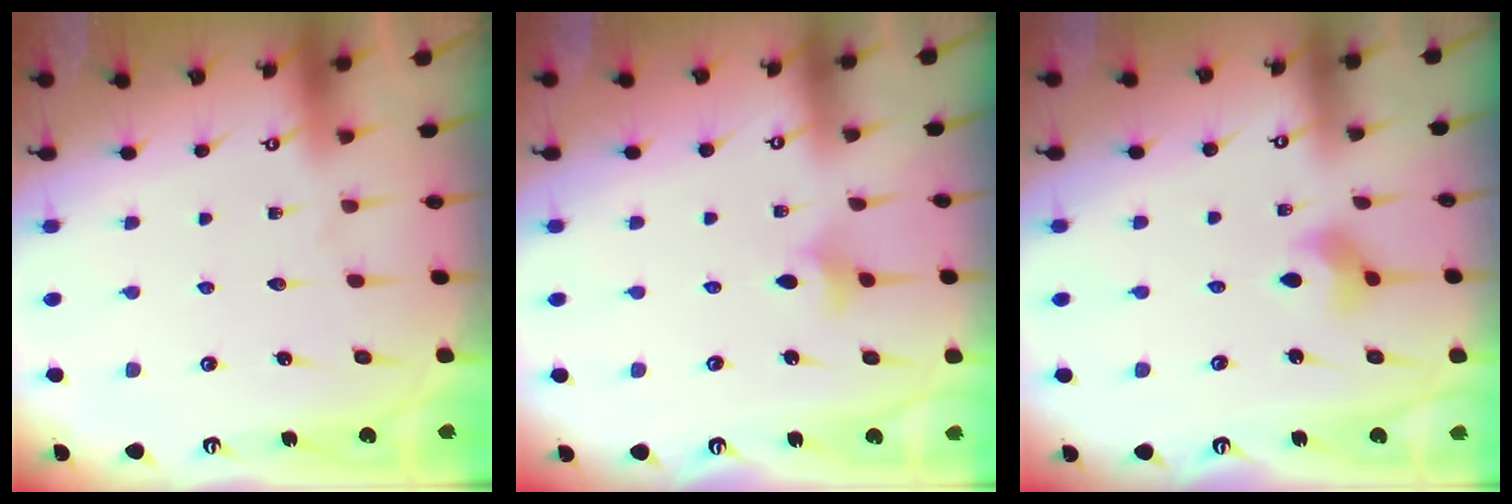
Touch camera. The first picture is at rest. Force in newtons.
{"total": 3.9, "press": 3.8, "slide": 0.8}
{"total": 4.4, "press": 4.3, "slide": 0.7}